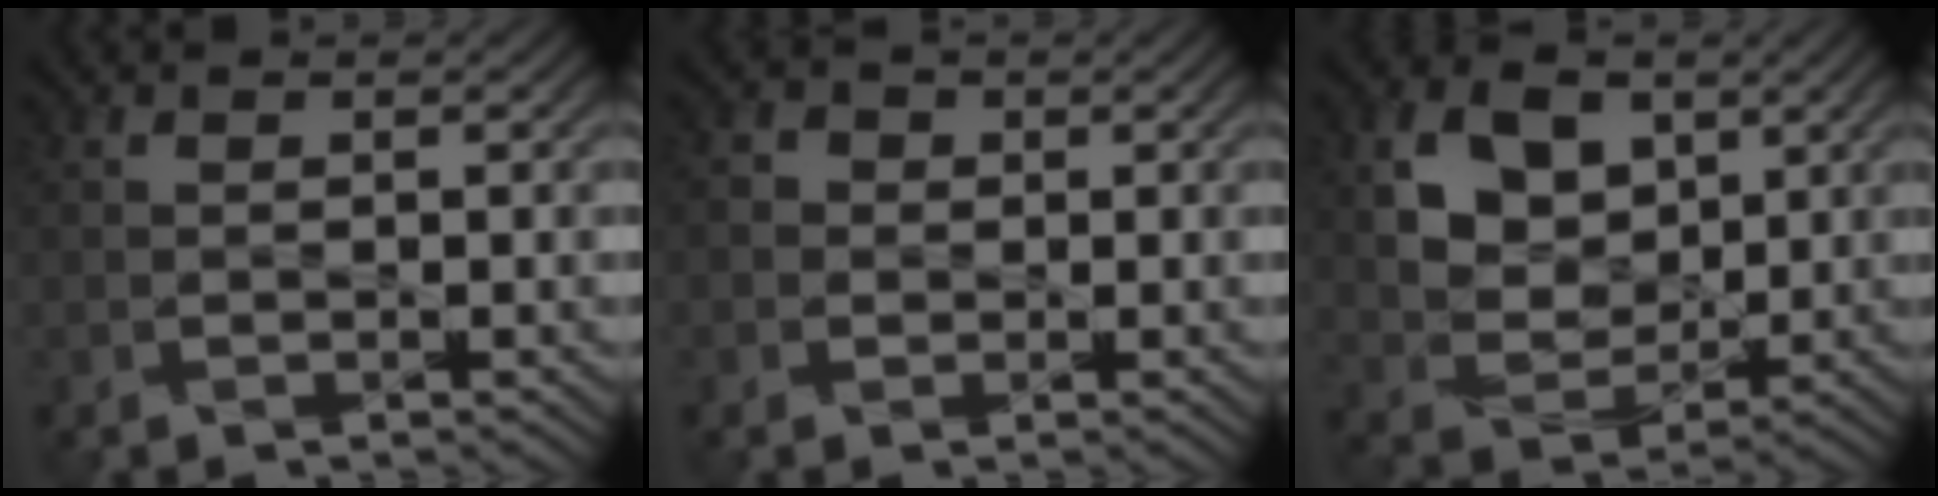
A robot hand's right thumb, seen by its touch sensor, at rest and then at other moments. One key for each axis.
{"total": 1.9, "fx": -0.3, "fy": 1.8, "fz": 0.5, "tx": -0.012, "ty": 0.000, "tz": -0.010}
{"total": 8.4, "fx": 2.9, "fy": 6.0, "fz": 5.1, "tx": -0.120, "ty": -0.006, "tz": 0.046}